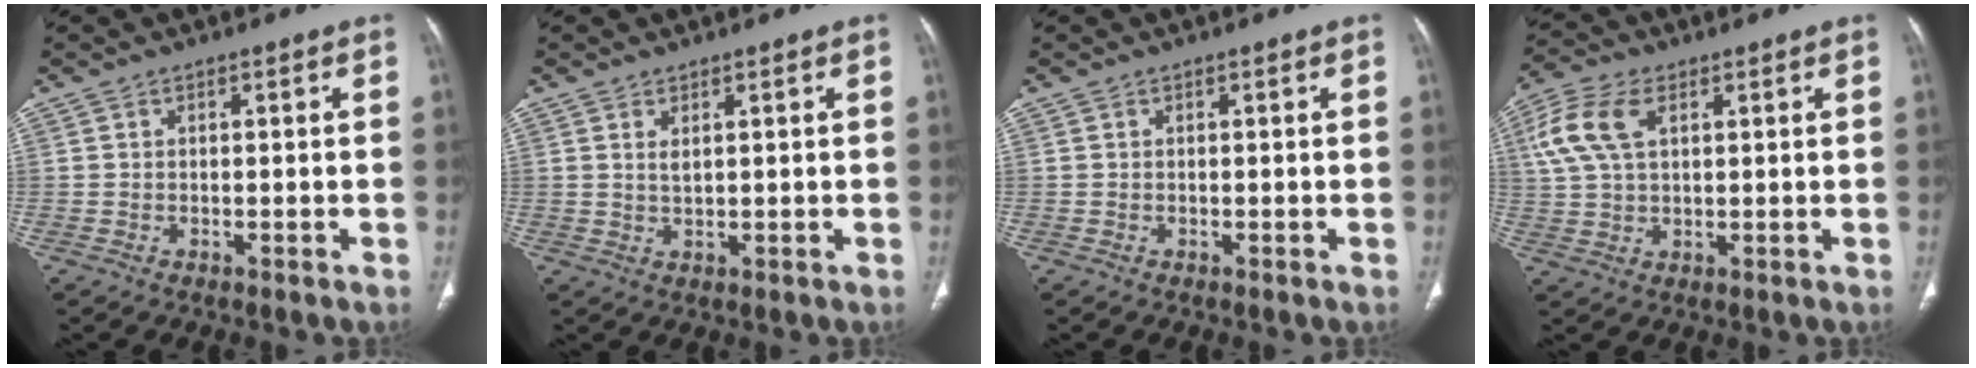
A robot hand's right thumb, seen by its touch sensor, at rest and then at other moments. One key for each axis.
{"total": 1.7, "fx": 0.8, "fy": 0.7, "fz": 1.4, "tx": -0.025, "ty": -0.007, "tz": 0.020}
{"total": 0.0}
{"total": 9.5, "fx": 3.4, "fy": 5.3, "fz": 7.1, "tx": -0.160, "ty": 0.011, "tz": 0.066}